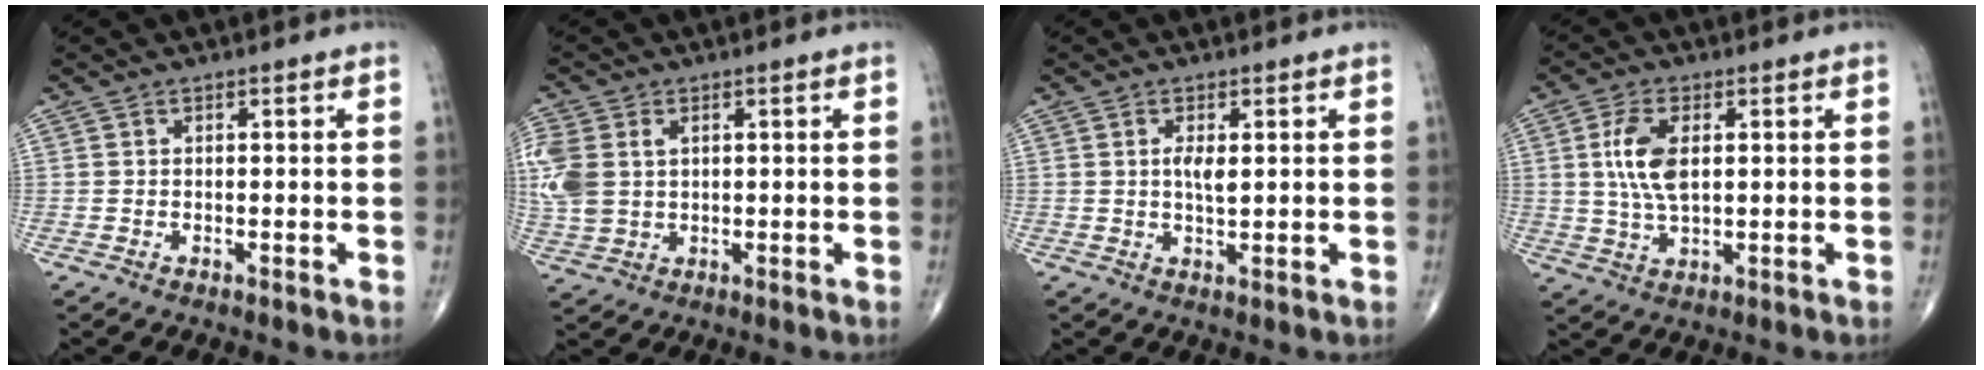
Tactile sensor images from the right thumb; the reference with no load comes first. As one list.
[{"total": 11.5, "force": [2.1, 8.4, 7.5], "torque": [-0.207, 0.005, 0.047]}, {"total": 2.8, "force": [0.6, 0.9, 2.6], "torque": [-0.048, -0.006, 0.012]}, {"total": 7.8, "force": [1.4, 3.8, 6.6], "torque": [-0.138, -0.006, 0.028]}]